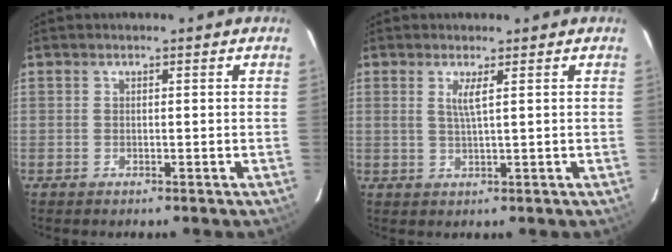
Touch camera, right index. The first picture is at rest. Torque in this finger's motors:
{"motor_torque": [0.03, 0.04, 0.05, 0.06]}